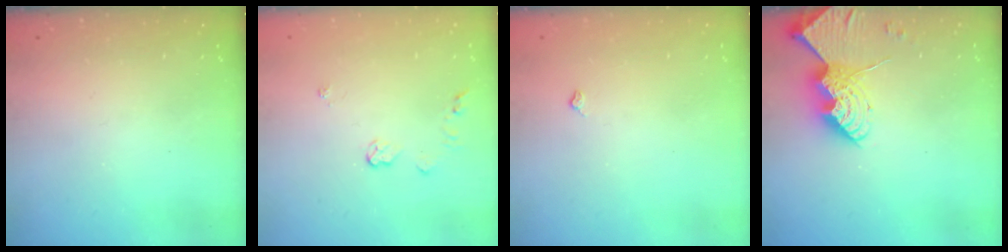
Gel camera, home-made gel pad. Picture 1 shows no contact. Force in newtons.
{"total": 3.9, "press": 3.9, "slide": 0.5}
{"total": 3.0, "press": 3.0, "slide": 0.5}
{"total": 13.0, "press": 12.9, "slide": 0.9}